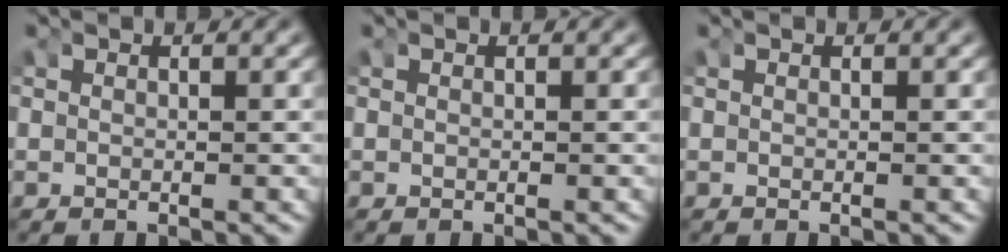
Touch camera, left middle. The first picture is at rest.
{"total": 0.0}
{"total": 0.0}